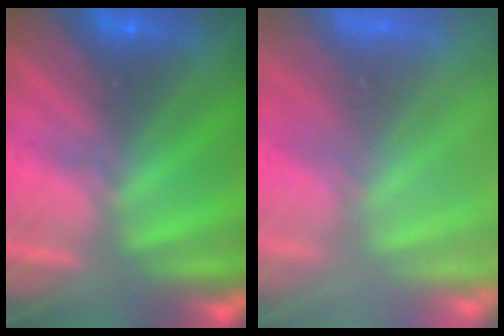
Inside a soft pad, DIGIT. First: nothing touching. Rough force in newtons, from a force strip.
{"total": 8.1}